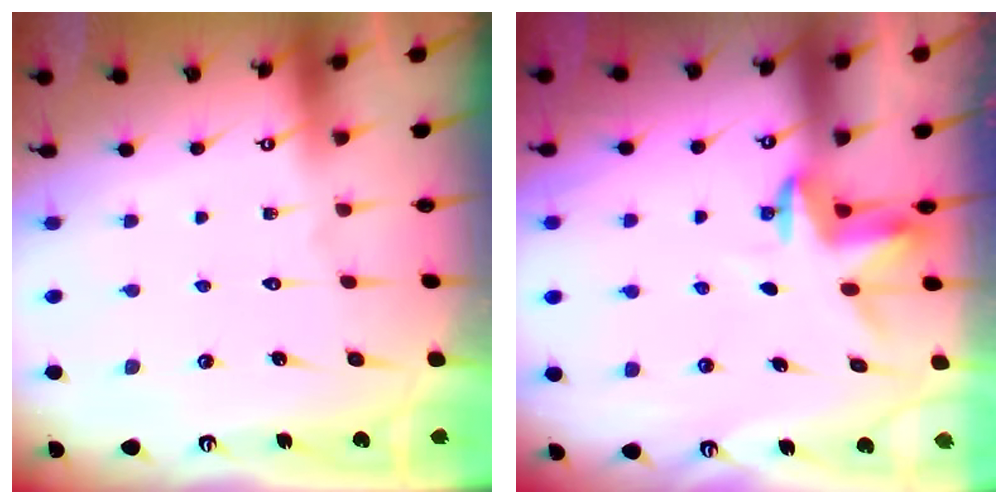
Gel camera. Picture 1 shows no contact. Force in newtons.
{"total": 3.7, "press": 3.6, "slide": 0.2}